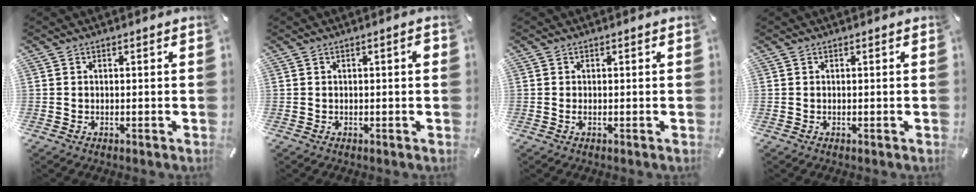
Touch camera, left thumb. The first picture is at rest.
{"total": 2.0, "force": [0.1, 0.4, 2.0], "torque": [-0.034, 0.002, 0.001]}
{"total": 0.8, "force": [-0.1, 0.2, 0.8], "torque": [-0.016, -0.001, -0.002]}
{"total": 0.0}